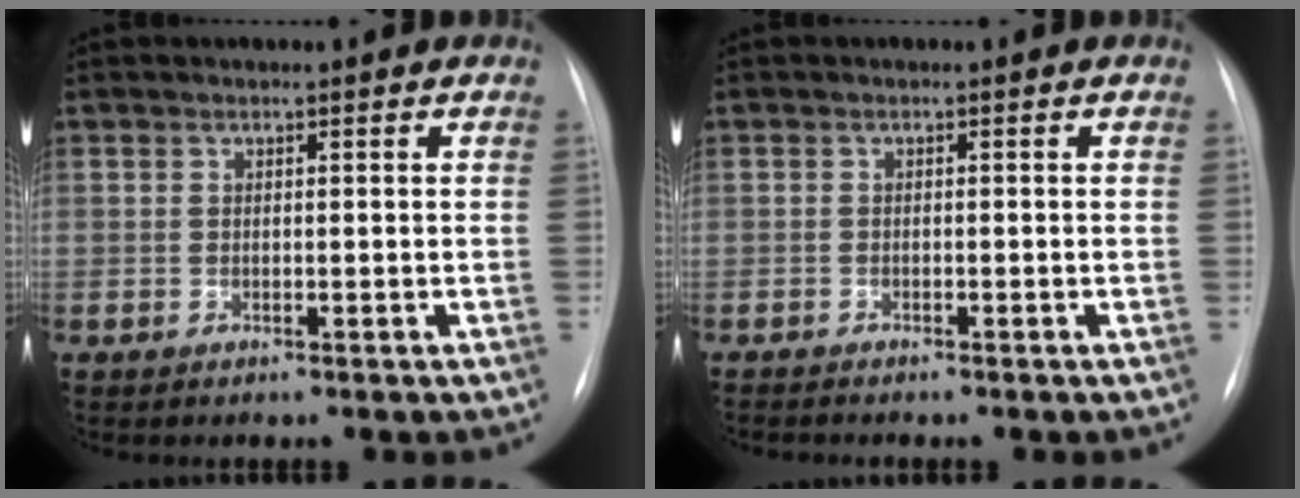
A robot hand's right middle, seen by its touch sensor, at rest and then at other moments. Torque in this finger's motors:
{"motor_torque": [0.99, -1.14, -0.01, 0.00]}